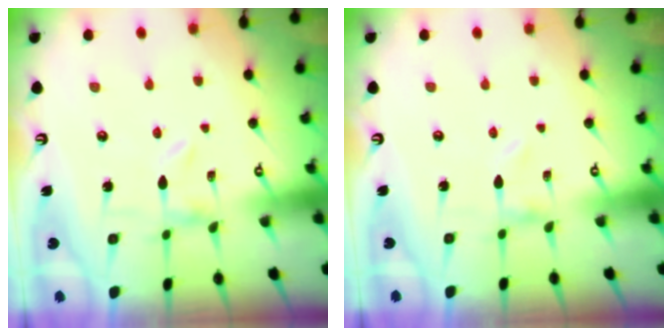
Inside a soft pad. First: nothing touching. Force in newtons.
{"total": 0.0}